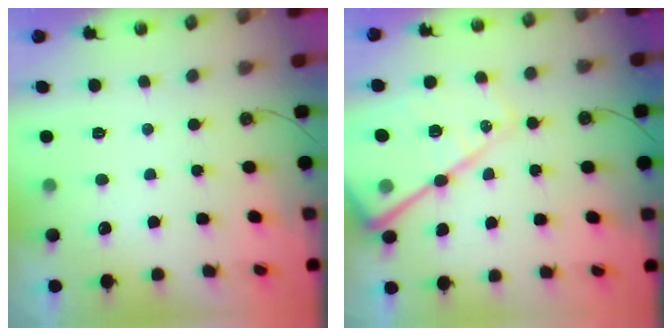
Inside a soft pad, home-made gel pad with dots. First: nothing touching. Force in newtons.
{"total": 20.2, "press": 20.1, "slide": 2.1}